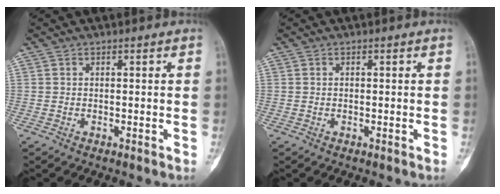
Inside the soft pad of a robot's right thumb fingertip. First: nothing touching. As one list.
[{"total": 0.0}]